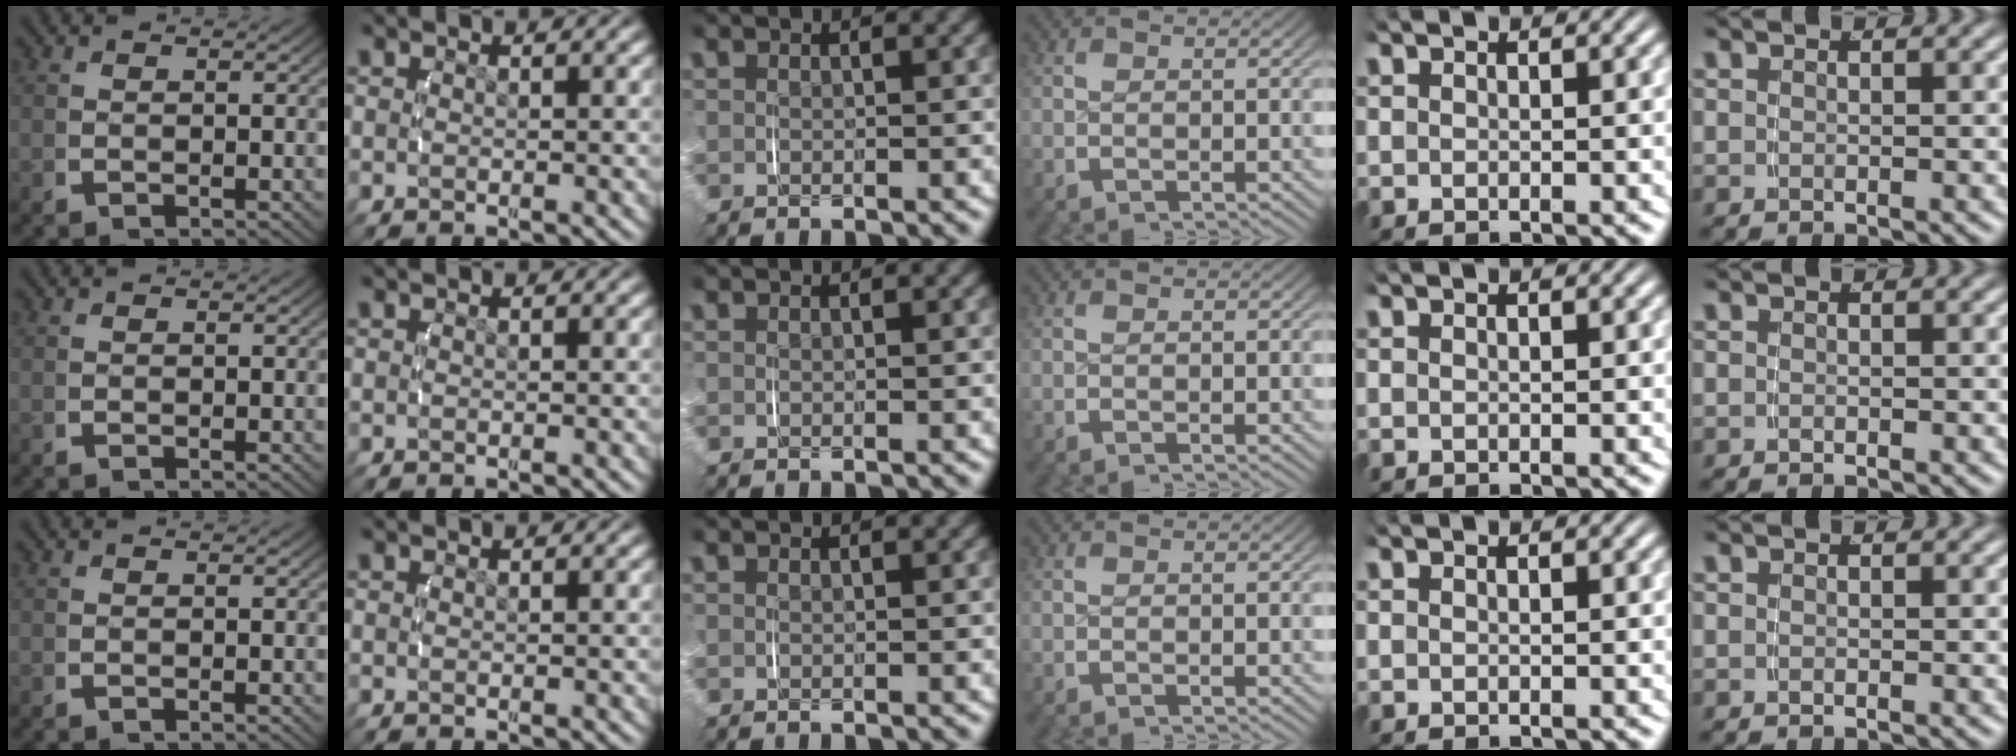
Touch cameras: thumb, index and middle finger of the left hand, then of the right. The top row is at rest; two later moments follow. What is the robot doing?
{"motion": "lift_and_place", "object": "napkin"}